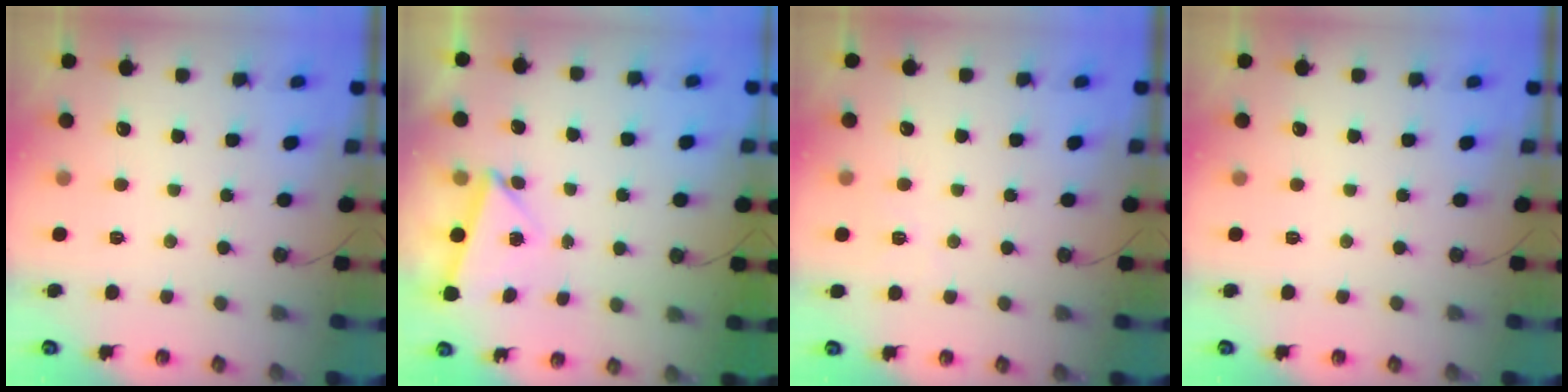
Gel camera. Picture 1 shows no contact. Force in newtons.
{"total": 3.9, "press": 3.5, "slide": 1.7}
{"total": 3.8, "press": 3.4, "slide": 1.7}
{"total": 0.0}